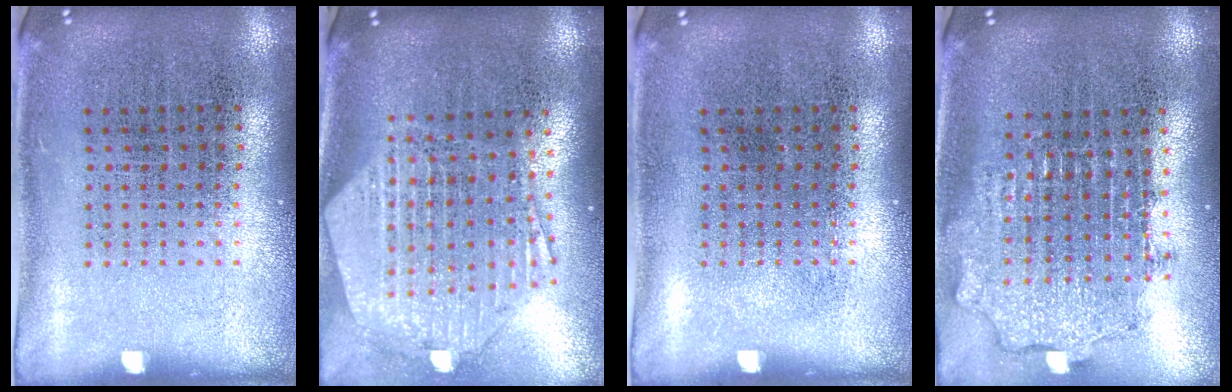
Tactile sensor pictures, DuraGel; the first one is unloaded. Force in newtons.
{"total": 2.8, "press": 2.2, "slide": 1.7}
{"total": 0.0}
{"total": 1.9, "press": 1.5, "slide": 1.2}